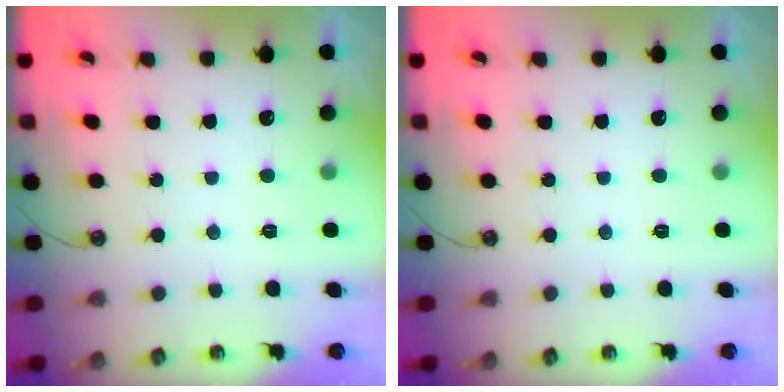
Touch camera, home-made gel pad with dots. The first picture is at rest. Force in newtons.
{"total": 0.0}